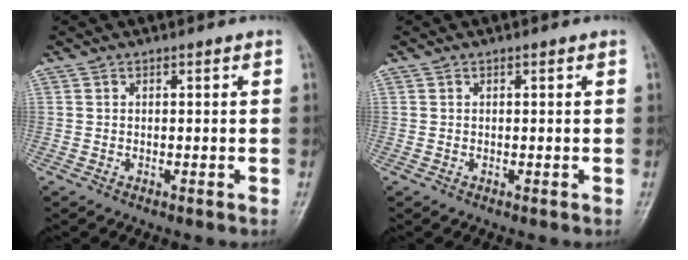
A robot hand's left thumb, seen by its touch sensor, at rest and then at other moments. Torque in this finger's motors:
{"motor_torque": [-0.20, 0.11, 0.06, -0.04, 0.00]}